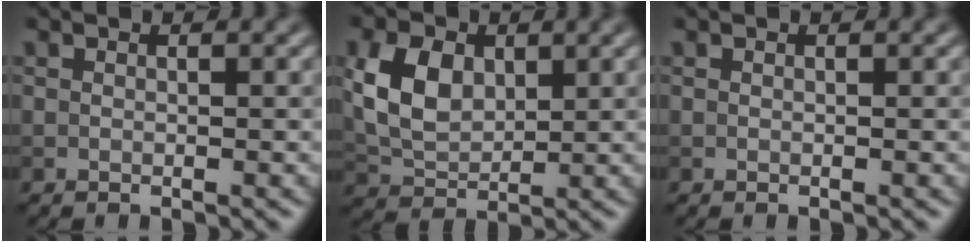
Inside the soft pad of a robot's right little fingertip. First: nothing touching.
{"total": 5.6, "force": [1.4, 3.8, 3.9], "torque": [-0.085, 0.005, 0.025]}
{"total": 0.0}